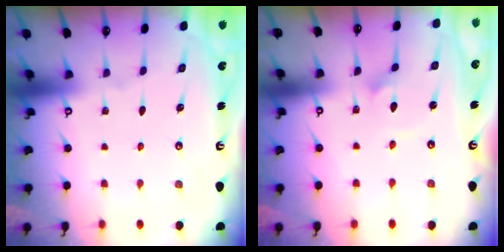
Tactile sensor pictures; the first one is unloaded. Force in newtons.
{"total": 2.7, "press": 2.7, "slide": 0.2}